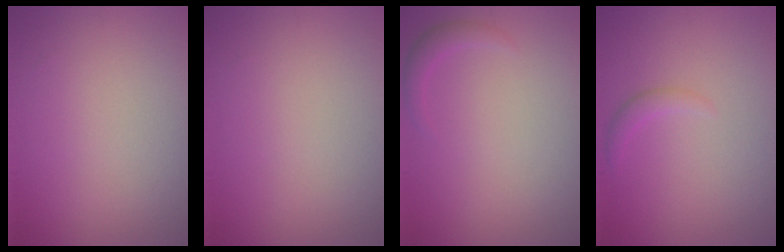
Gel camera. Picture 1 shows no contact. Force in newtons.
{"total": 0.0}
{"total": 1.2, "press": 1.2, "slide": 0.1}
{"total": 1.1, "press": 1.1, "slide": 0.1}